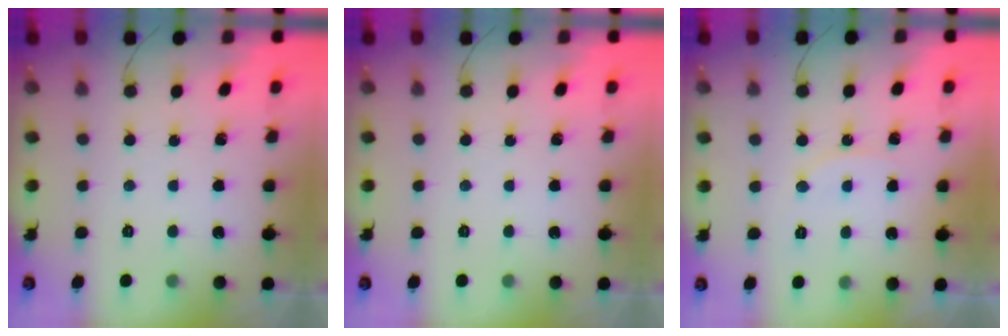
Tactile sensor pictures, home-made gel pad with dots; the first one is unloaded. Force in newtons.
{"total": 0.0}
{"total": 6.1, "press": 6.1, "slide": 0.5}